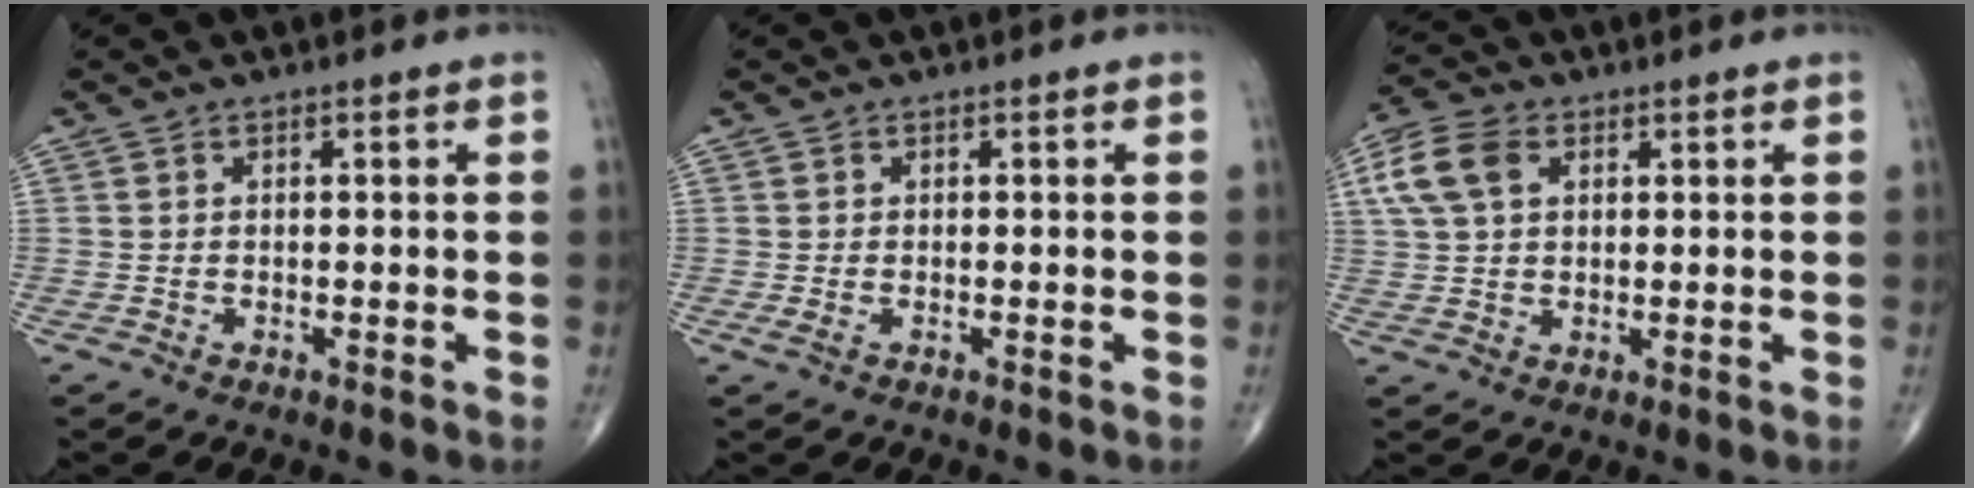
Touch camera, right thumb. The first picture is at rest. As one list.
[{"total": 0.8, "force": [-0.2, 0.4, 0.7], "torque": [-0.020, -0.004, -0.005]}, {"total": 8.3, "force": [2.8, 5.5, 5.6], "torque": [-0.118, 0.013, 0.053]}]